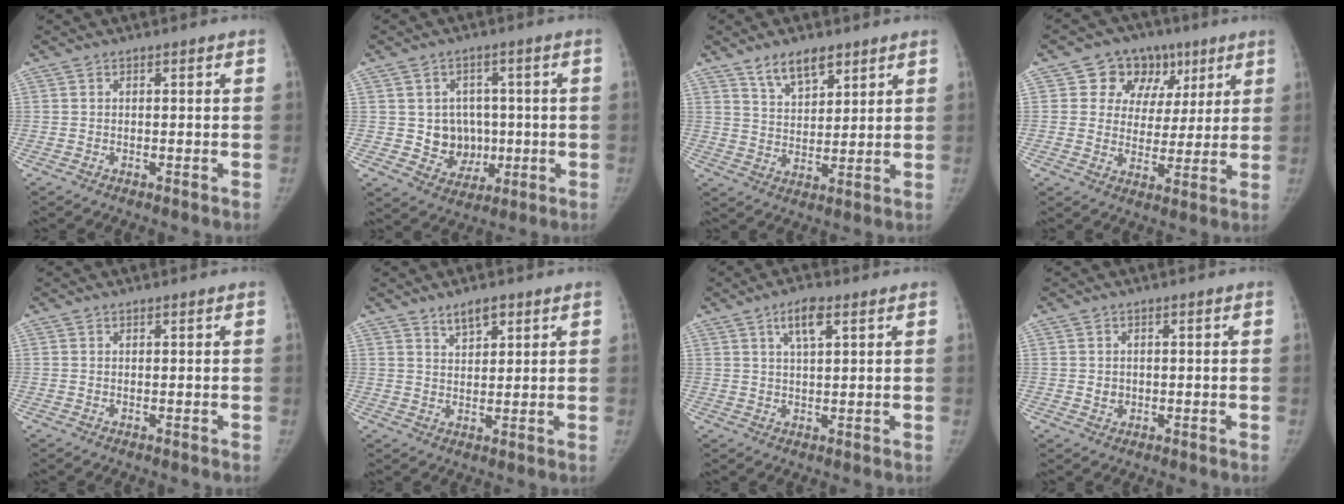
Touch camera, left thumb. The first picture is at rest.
{"total": 8.3, "force": [-0.1, 7.4, 3.8], "torque": [-0.010, 0.005, 0.012]}
{"total": 7.5, "force": [5.3, 3.3, 4.2], "torque": [-0.052, -0.034, 0.097]}
{"total": 11.5, "force": [5.5, 9.4, 3.9], "torque": [-0.012, -0.007, 0.083]}
{"total": 0.0}
{"total": 4.2, "force": [3.0, 1.6, 2.5], "torque": [-0.030, -0.020, 0.053]}
{"total": 5.4, "force": [2.7, 1.4, 4.5], "torque": [-0.081, -0.005, 0.047]}
{"total": 1.7, "force": [0.0, 1.4, 0.9], "torque": [-0.009, 0.001, 0.006]}